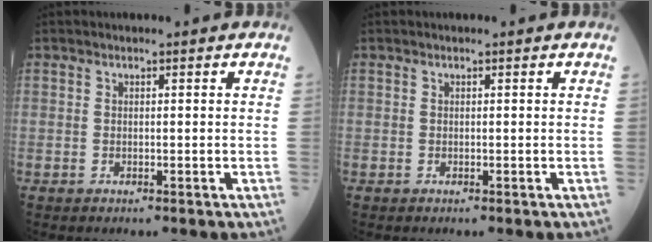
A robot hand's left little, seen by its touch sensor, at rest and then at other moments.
{"total": 0.0}